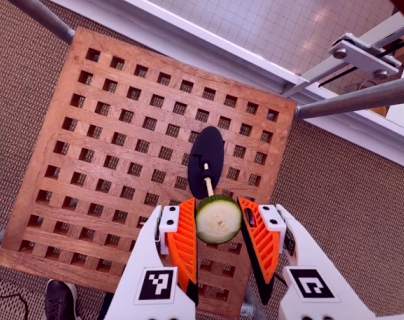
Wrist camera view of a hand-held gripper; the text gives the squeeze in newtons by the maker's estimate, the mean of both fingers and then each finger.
{"total": 8.5, "left": 8.8, "right": 8.3}